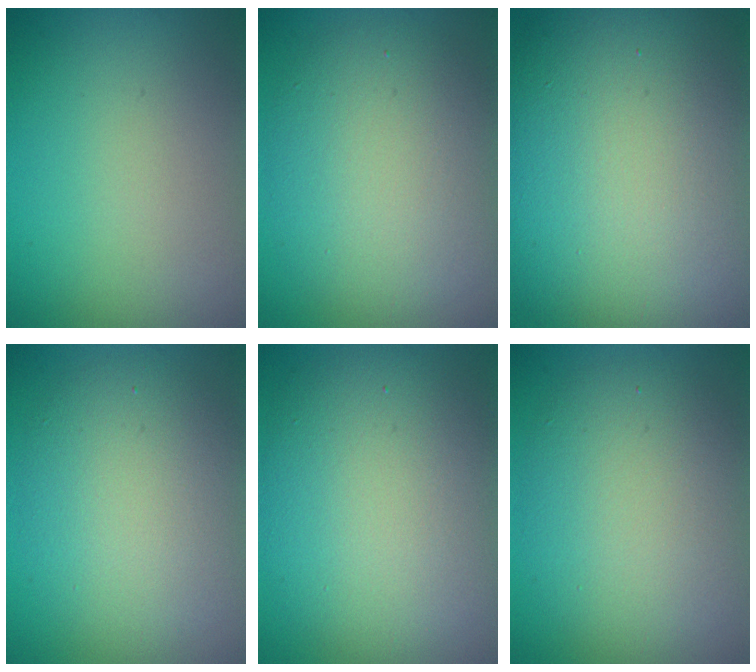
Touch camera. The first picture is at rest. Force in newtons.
{"total": 7.9, "press": 7.9, "slide": 0.5}
{"total": 17.5, "press": 17.5, "slide": 0.9}
{"total": 6.8, "press": 6.8, "slide": 0.4}
{"total": 10.1, "press": 10.0, "slide": 1.1}
{"total": 7.2, "press": 7.2, "slide": 0.6}